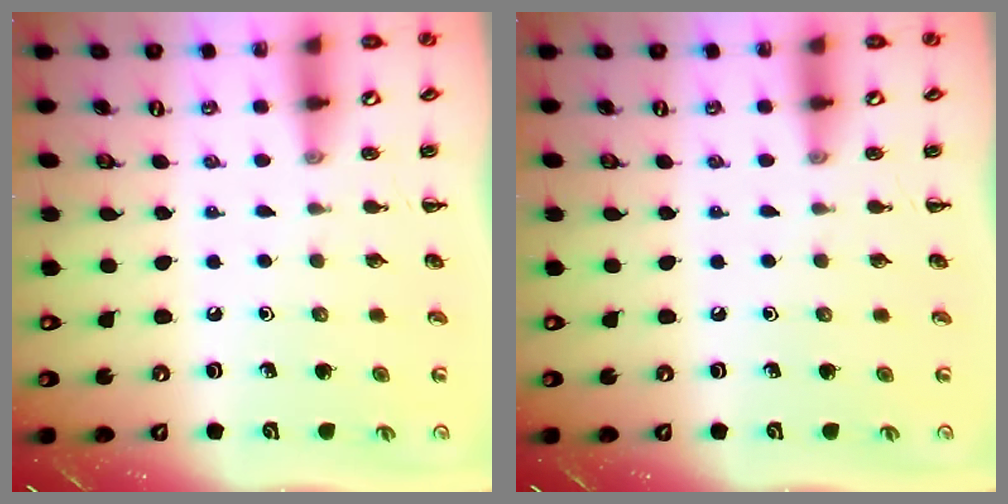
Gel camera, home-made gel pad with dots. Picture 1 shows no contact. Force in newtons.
{"total": 0.0}